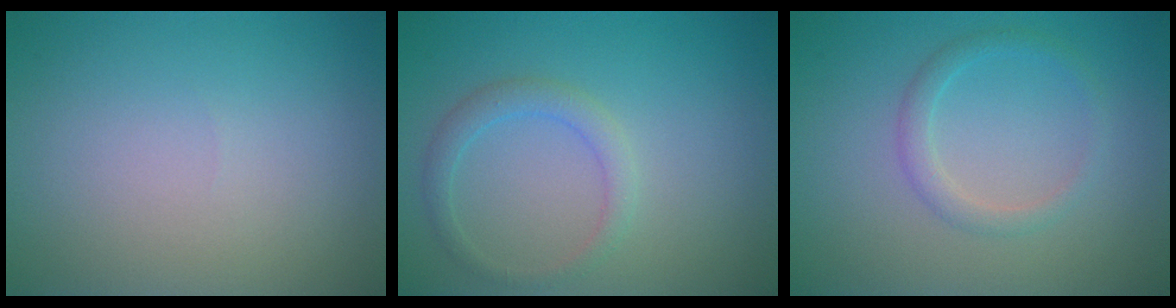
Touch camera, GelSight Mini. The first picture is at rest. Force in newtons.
{"total": 2.0, "press": 2.0, "slide": 0.1}
{"total": 1.7, "press": 1.7, "slide": 0.1}